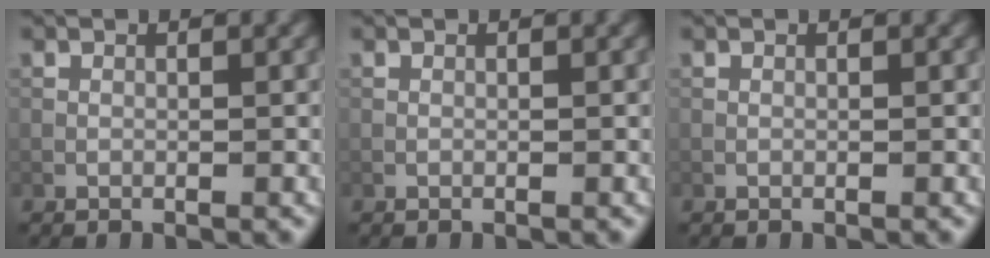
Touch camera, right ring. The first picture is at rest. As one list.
[{"total": 0.0}, {"total": 0.0}]